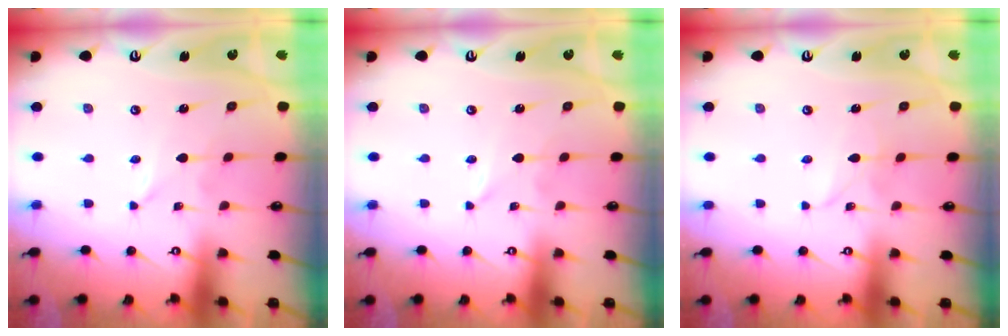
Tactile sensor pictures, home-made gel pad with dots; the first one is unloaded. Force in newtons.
{"total": 0.0}
{"total": 2.5, "press": 2.5, "slide": 0.2}